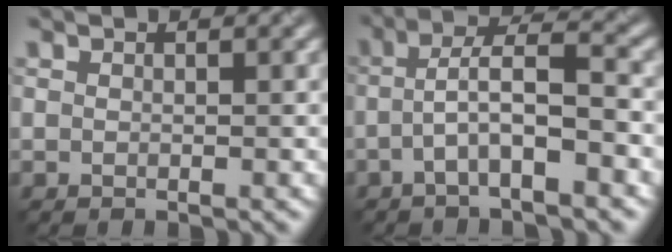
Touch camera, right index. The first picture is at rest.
{"total": 4.2, "force": [-1.8, 0.4, 3.8], "torque": [-0.079, 0.021, -0.027]}